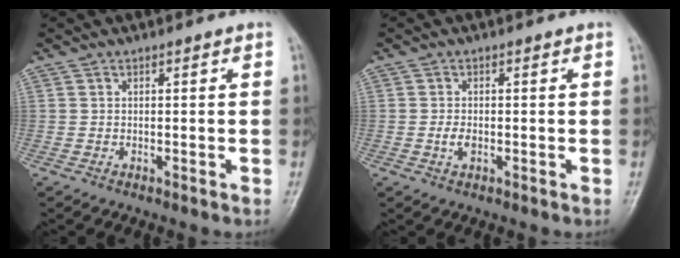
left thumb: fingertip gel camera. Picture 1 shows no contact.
{"total": 1.8, "force": [-0.2, 1.0, 1.5], "torque": [-0.028, -0.001, -0.005]}